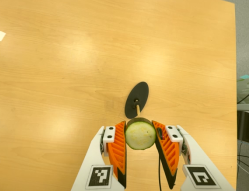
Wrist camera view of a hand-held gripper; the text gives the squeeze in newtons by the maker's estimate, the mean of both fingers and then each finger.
{"total": 9.5, "left": 9.0, "right": 10.1}